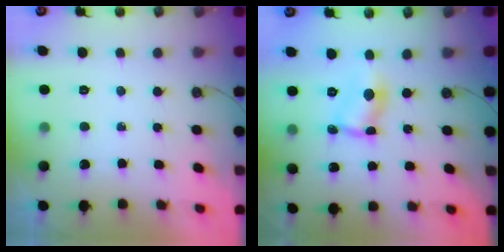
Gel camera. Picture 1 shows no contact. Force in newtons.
{"total": 4.3, "press": 4.3, "slide": 0.2}